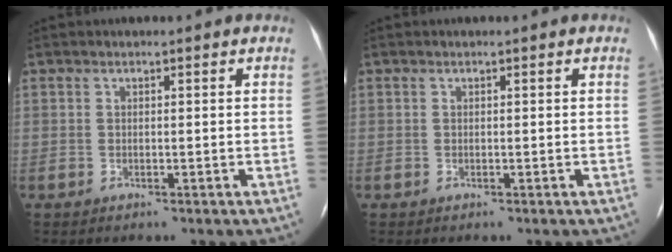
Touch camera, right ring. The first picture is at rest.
{"total": 0.0}